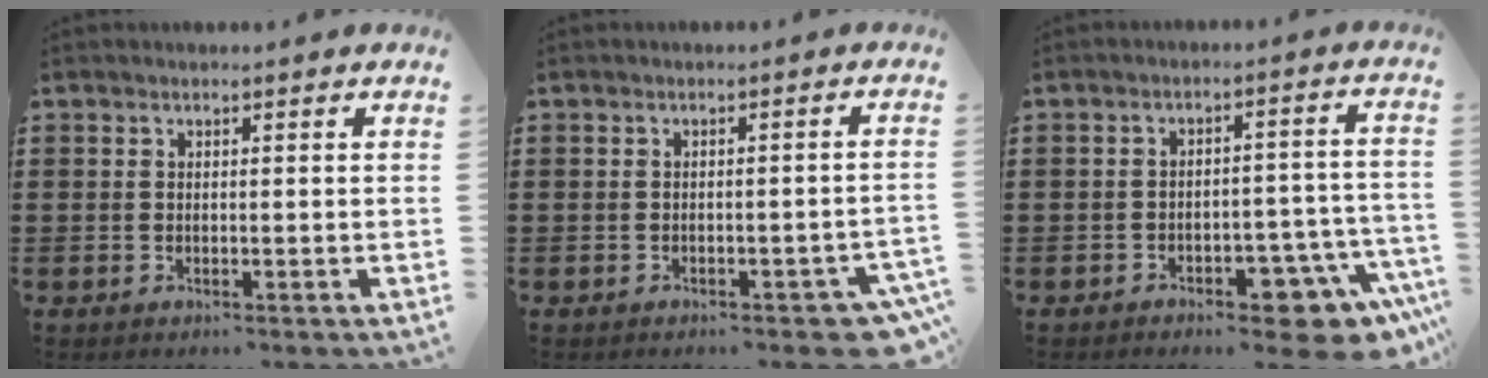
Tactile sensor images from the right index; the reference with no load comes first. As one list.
[{"total": 2.5, "force": [-2.1, 0.4, 1.2], "torque": [-0.019, 0.001, -0.042]}, {"total": 7.4, "force": [-5.8, 2.3, 4.1], "torque": [-0.044, 0.011, -0.103]}]